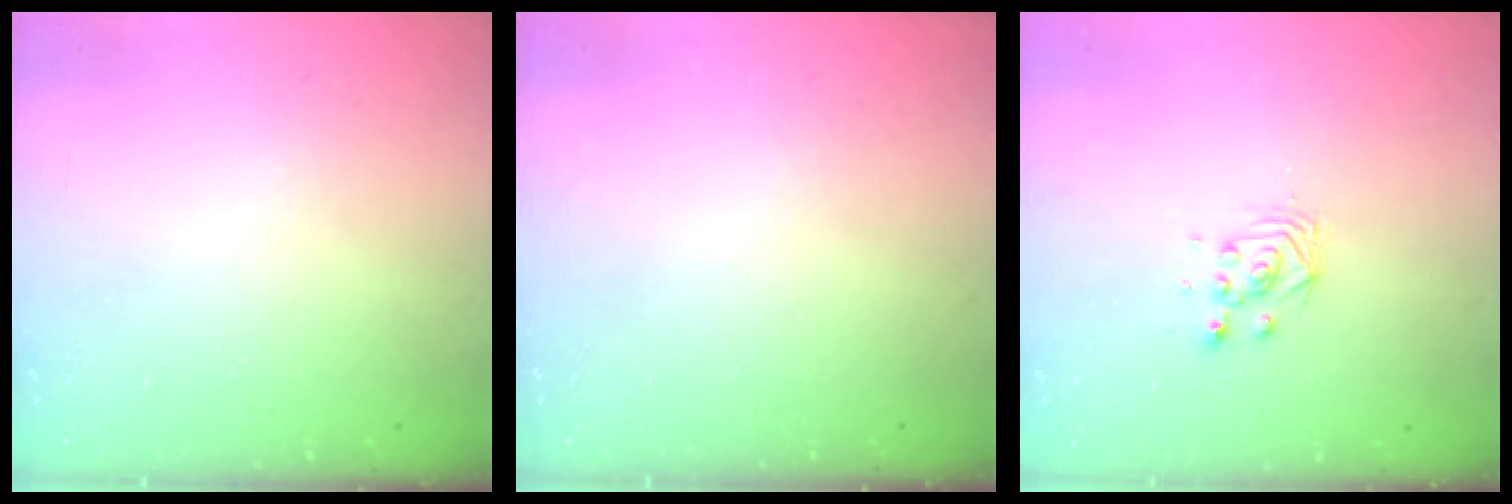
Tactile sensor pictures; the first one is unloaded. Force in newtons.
{"total": 0.0}
{"total": 2.8, "press": 2.5, "slide": 1.3}